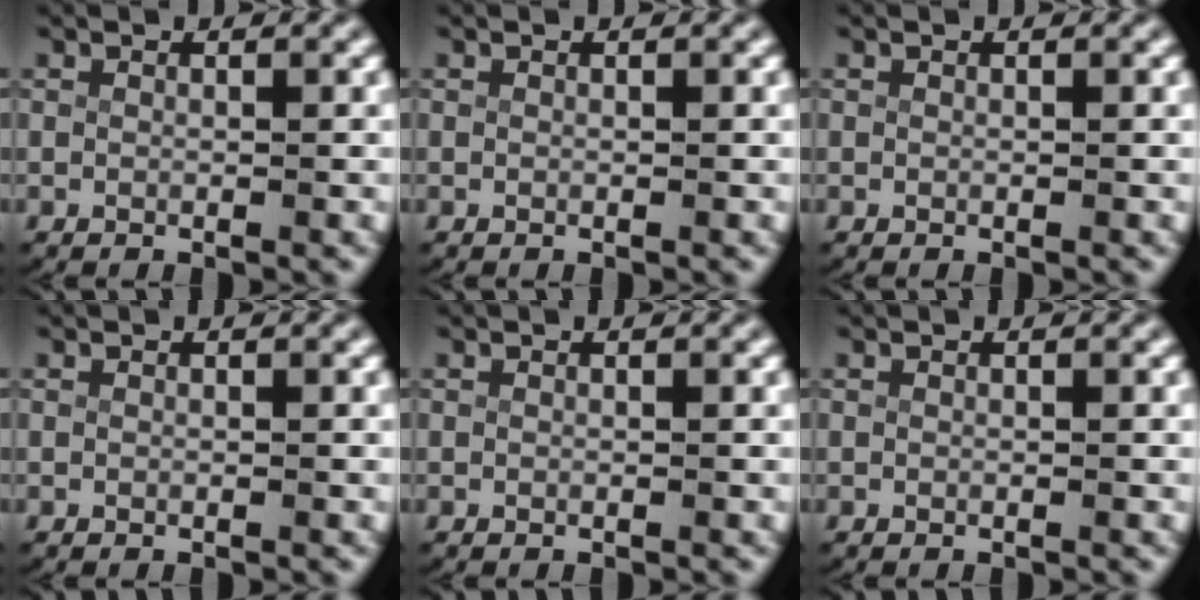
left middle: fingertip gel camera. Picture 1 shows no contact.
{"total": 0.0}
{"total": 0.0}
{"total": 0.0}
{"total": 0.0}
{"total": 0.0}